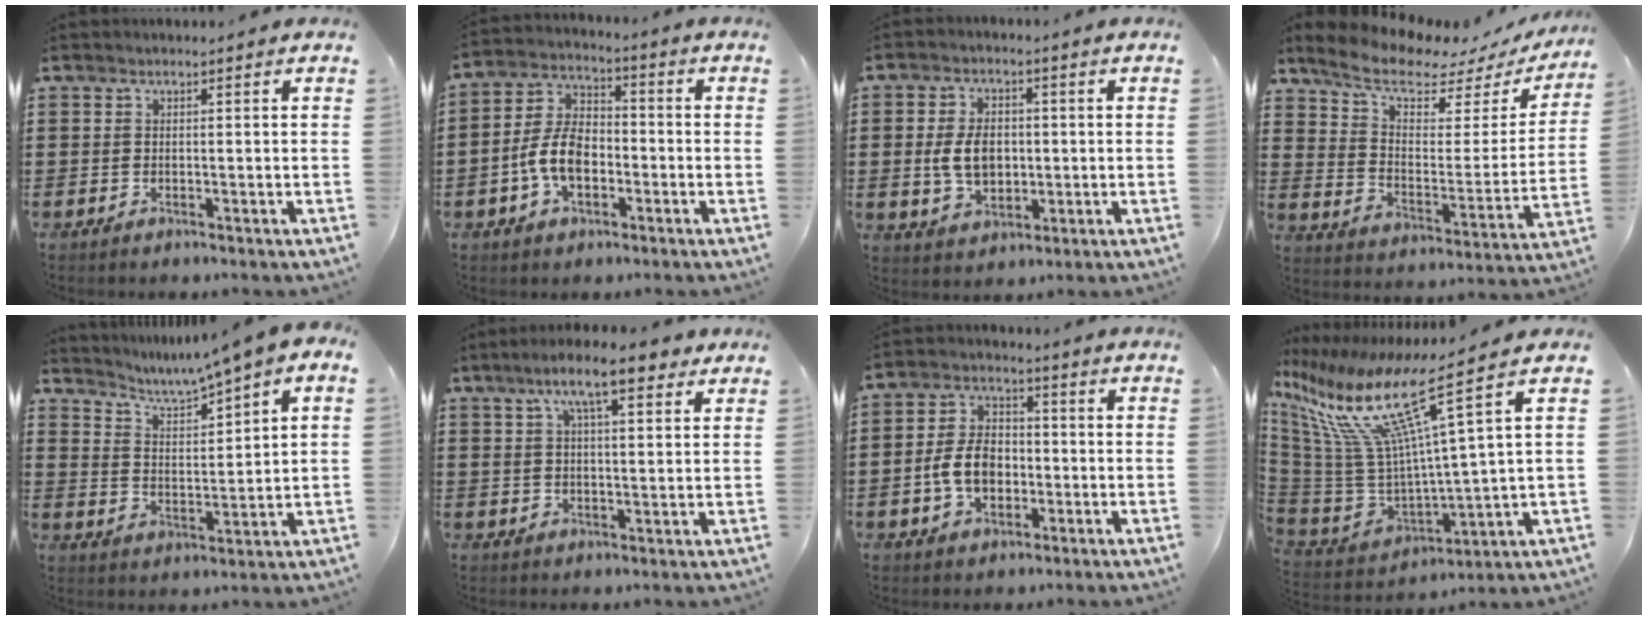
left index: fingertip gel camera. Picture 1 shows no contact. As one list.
[{"total": 8.2, "force": [-2.5, 4.9, 6.0], "torque": [-0.146, 0.006, -0.055]}, {"total": 6.6, "force": [-0.1, 4.3, 4.9], "torque": [-0.104, 0.005, -0.007]}, {"total": 8.7, "force": [7.3, 2.7, 3.9], "torque": [-0.102, -0.042, 0.125]}, {"total": 4.0, "force": [3.6, -0.2, 1.9], "torque": [-0.056, -0.029, 0.051]}, {"total": 9.0, "force": [5.1, 2.5, 7.0], "torque": [-0.130, 0.002, 0.084]}, {"total": 7.2, "force": [-1.7, 4.9, 5.1], "torque": [-0.121, 0.005, -0.038]}, {"total": 15.1, "force": [7.7, 3.0, 12.6], "torque": [-0.287, -0.051, 0.114]}]